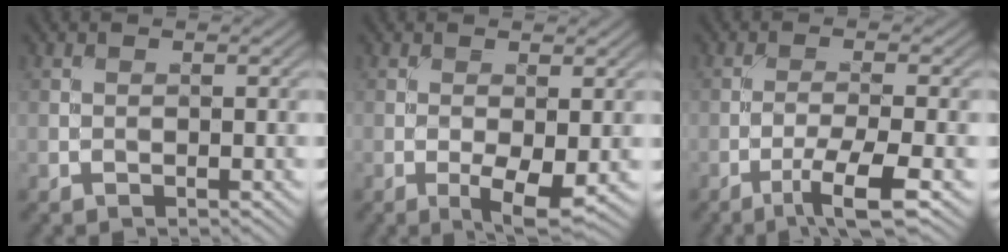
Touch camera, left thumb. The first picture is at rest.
{"total": 3.8, "force": [-1.0, 1.2, 3.5], "torque": [-0.062, -0.006, -0.015]}
{"total": 5.4, "force": [-3.0, 0.6, 4.5], "torque": [-0.077, 0.005, -0.057]}